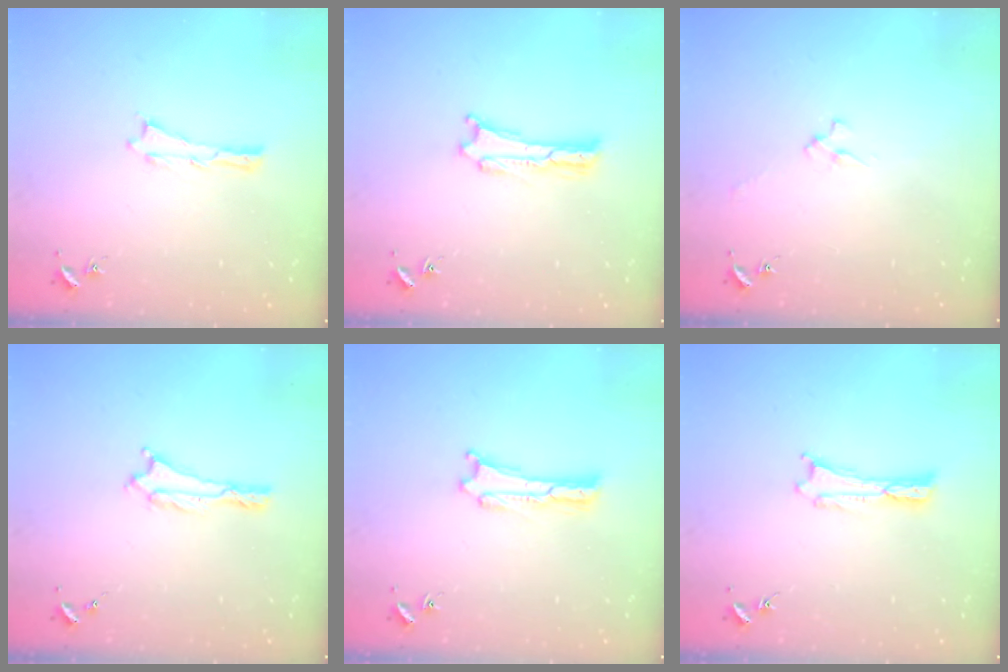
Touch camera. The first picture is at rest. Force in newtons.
{"total": 0.0}
{"total": 2.4, "press": 2.4, "slide": 0.3}
{"total": 0.0}
{"total": 0.0}
{"total": 0.0}